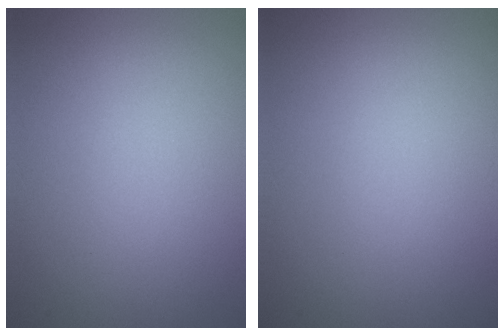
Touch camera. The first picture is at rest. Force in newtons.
{"total": 0.0}